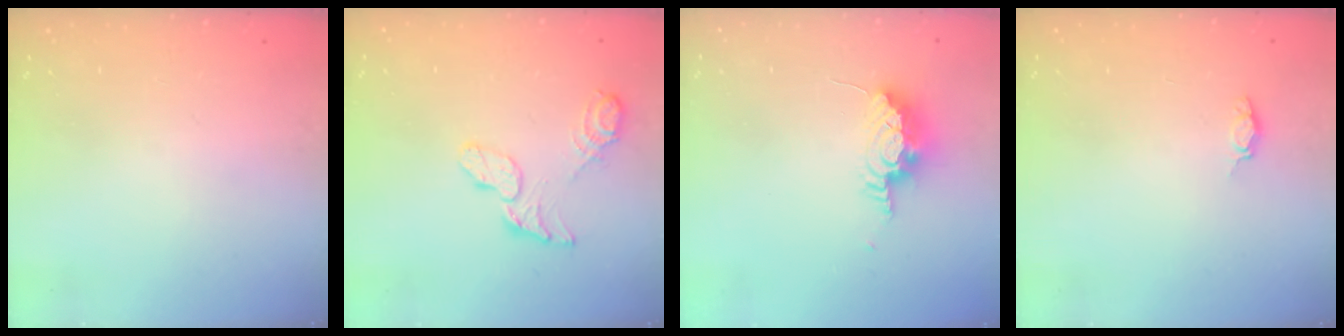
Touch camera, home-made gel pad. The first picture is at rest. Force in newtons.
{"total": 9.1, "press": 9.0, "slide": 0.8}
{"total": 15.3, "press": 10.2, "slide": 11.4}
{"total": 3.9, "press": 3.8, "slide": 0.6}